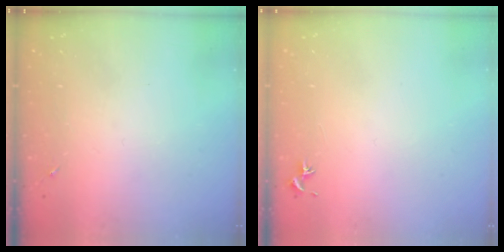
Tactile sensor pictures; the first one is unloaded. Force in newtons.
{"total": 0.8, "press": 0.7, "slide": 0.3}